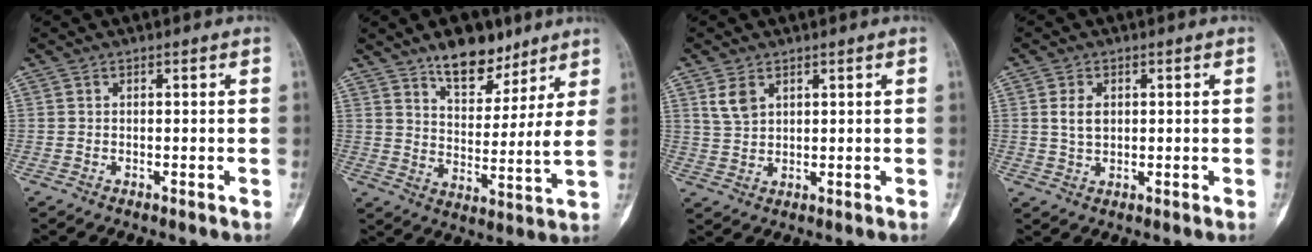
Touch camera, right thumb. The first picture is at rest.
{"total": 12.2, "force": [8.6, 5.1, 7.0], "torque": [-0.076, -0.061, 0.140]}
{"total": 4.2, "force": [2.1, 2.6, 2.5], "torque": [-0.046, -0.006, 0.051]}
{"total": 3.6, "force": [0.8, 2.4, 2.6], "torque": [-0.041, -0.003, 0.018]}